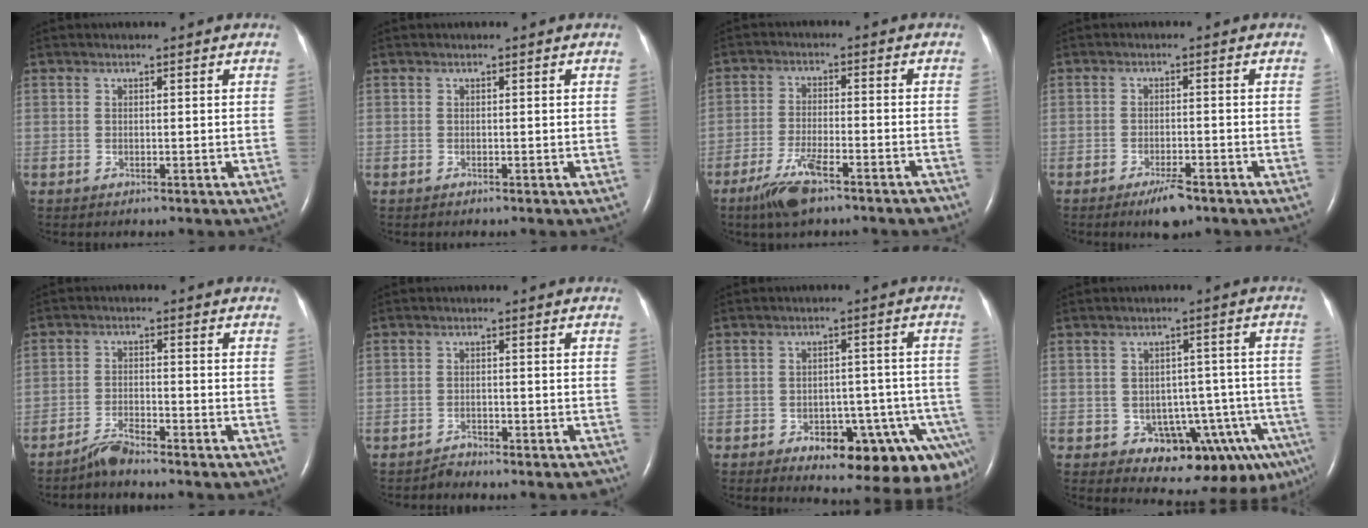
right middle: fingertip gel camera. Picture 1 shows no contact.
{"total": 0.0}
{"total": 8.2, "force": [-5.8, 1.5, 5.6], "torque": [-0.105, -0.011, -0.100]}
{"total": 4.1, "force": [-2.9, 0.9, 2.7], "torque": [-0.052, -0.004, -0.044]}
{"total": 4.1, "force": [-3.8, 0.3, 1.4], "torque": [-0.031, -0.010, -0.069]}
{"total": 3.4, "force": [-3.3, 0.8, -0.1], "torque": [0.015, 0.002, -0.048]}
{"total": 16.5, "force": [-9.8, 6.7, 11.5], "torque": [-0.054, 0.035, -0.116]}
{"total": 10.8, "force": [-5.8, 5.4, 7.2], "torque": [-0.067, 0.029, -0.069]}